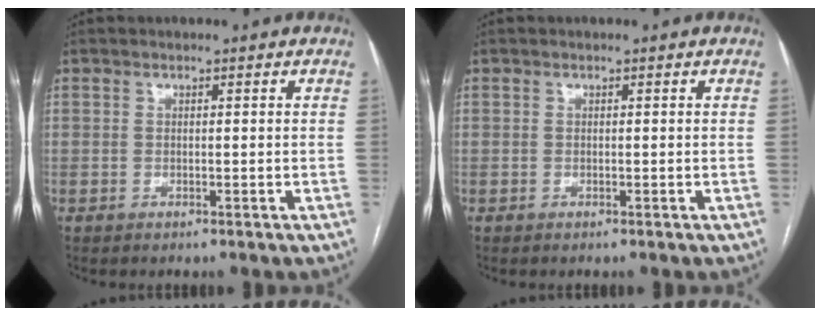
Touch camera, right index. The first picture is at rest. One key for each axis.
{"total": 0.0}